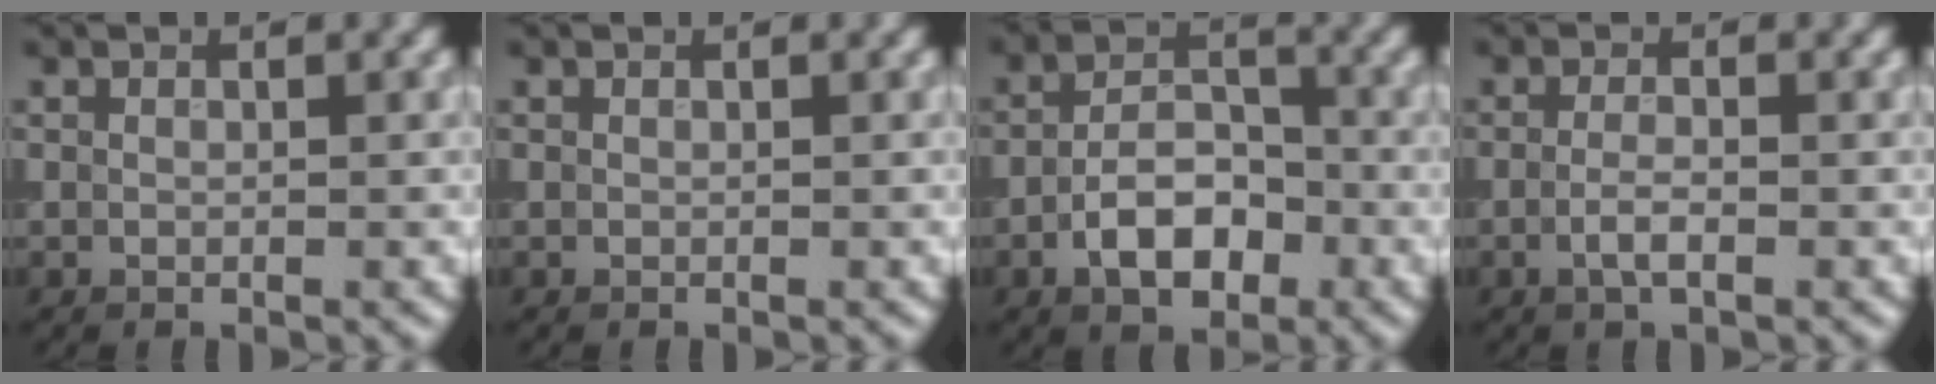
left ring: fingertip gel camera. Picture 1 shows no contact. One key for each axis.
{"total": 0.0}
{"total": 5.2, "fx": -2.1, "fy": 2.8, "fz": 3.8, "tx": -0.060, "ty": 0.007, "tz": -0.040}
{"total": 1.8, "fx": -0.6, "fy": 0.6, "fz": 1.6, "tx": -0.035, "ty": -0.001, "tz": -0.015}